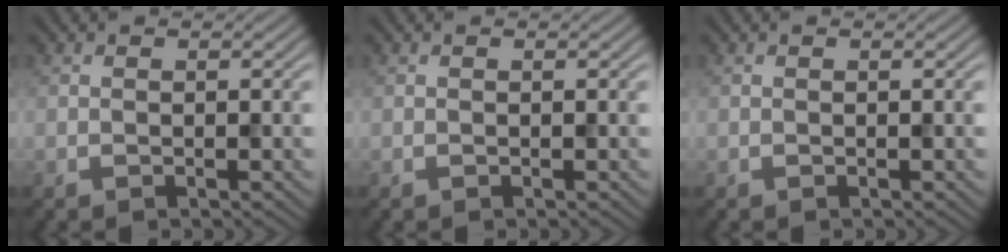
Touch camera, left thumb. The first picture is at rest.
{"total": 0.0}
{"total": 0.0}